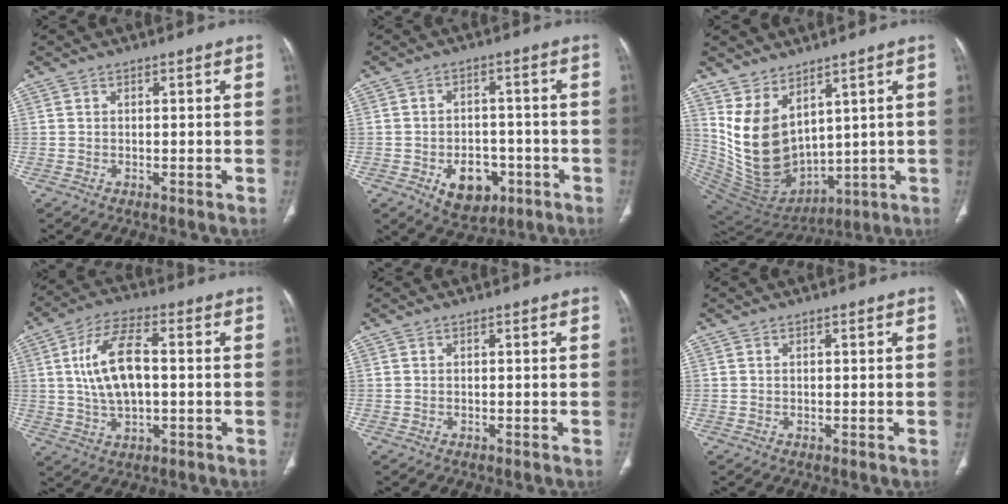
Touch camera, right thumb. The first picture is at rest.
{"total": 8.8, "force": [-3.5, 6.2, 5.2], "torque": [-0.045, 0.022, -0.041]}
{"total": 14.7, "force": [5.3, 9.2, 10.1], "torque": [-0.148, -0.047, 0.139]}
{"total": 11.9, "force": [1.0, 5.7, 10.4], "torque": [-0.198, 0.014, 0.017]}
{"total": 0.0}
{"total": 0.0}